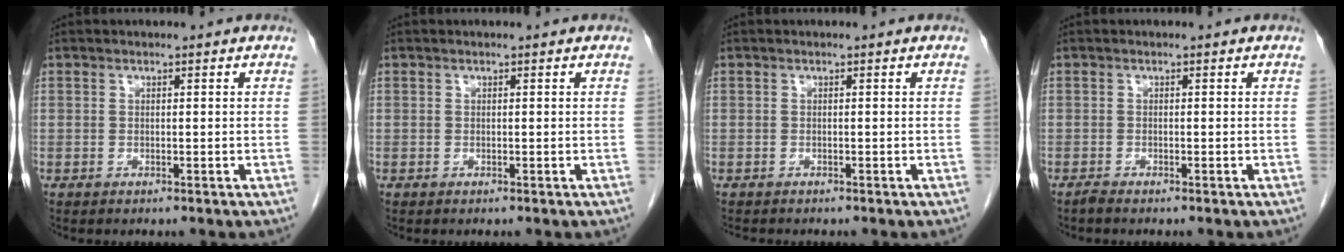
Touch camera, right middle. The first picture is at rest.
{"total": 0.0}
{"total": 1.4, "force": [-1.3, 0.3, 0.5], "torque": [-0.016, -0.007, -0.016]}
{"total": 0.7, "force": [-0.7, -0.1, 0.2], "torque": [-0.010, -0.002, -0.014]}